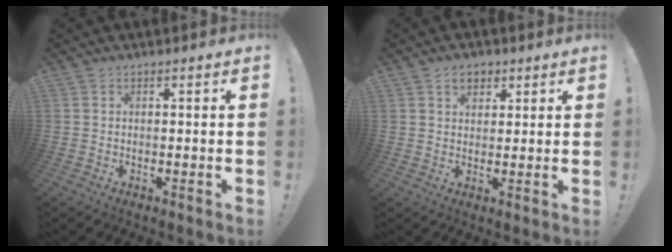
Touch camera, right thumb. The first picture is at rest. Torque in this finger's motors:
{"motor_torque": [0.22, 0.84, 0.34, 0.17, -0.04]}